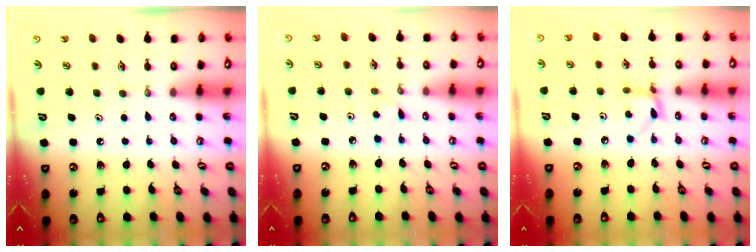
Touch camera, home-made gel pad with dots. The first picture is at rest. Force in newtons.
{"total": 2.9, "press": 2.9, "slide": 0.1}
{"total": 4.4, "press": 4.4, "slide": 0.1}